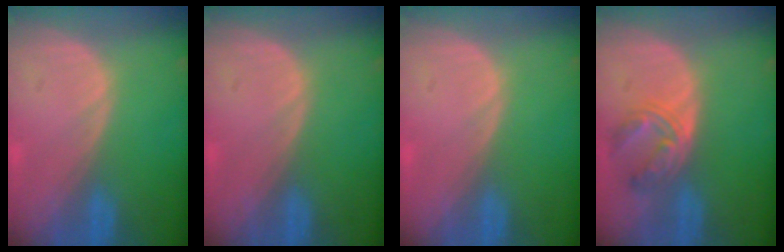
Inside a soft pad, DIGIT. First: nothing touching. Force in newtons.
{"total": 0.0}
{"total": 0.0}
{"total": 5.4, "press": 5.3, "slide": 1.4}